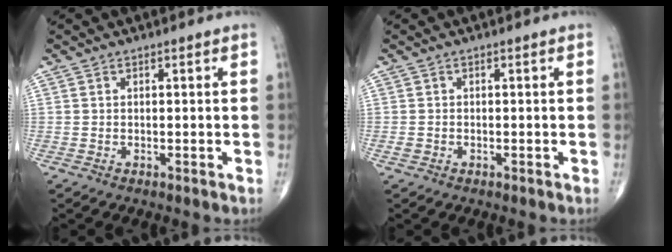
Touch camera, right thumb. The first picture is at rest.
{"total": 0.9, "force": [-0.4, 0.7, 0.4], "torque": [-0.009, 0.001, -0.006]}